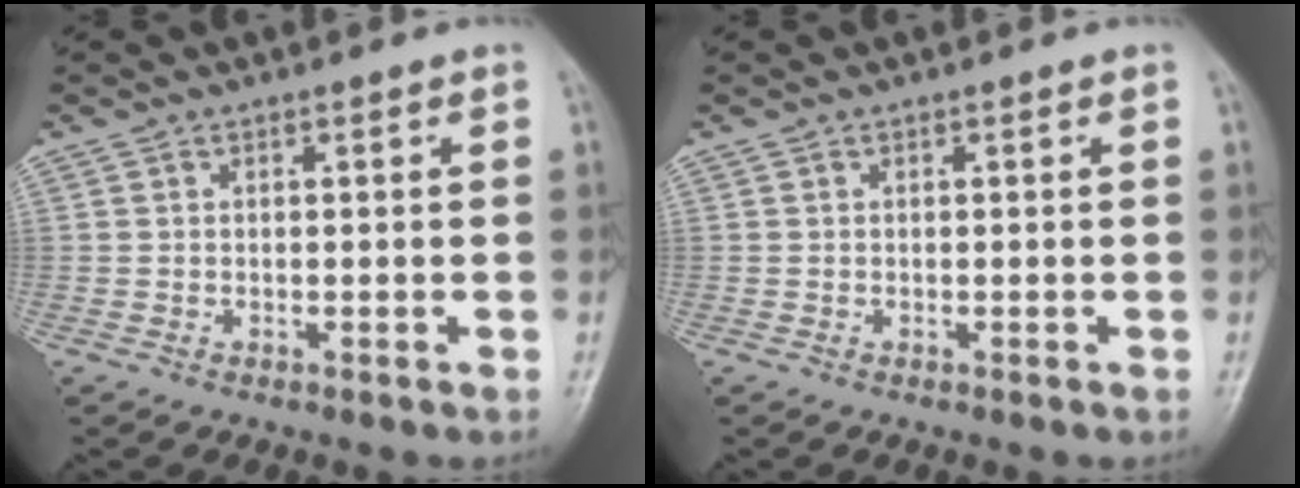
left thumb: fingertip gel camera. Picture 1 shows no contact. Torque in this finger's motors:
{"motor_torque": [0.00, 0.00, -0.04, -0.03, 0.00]}